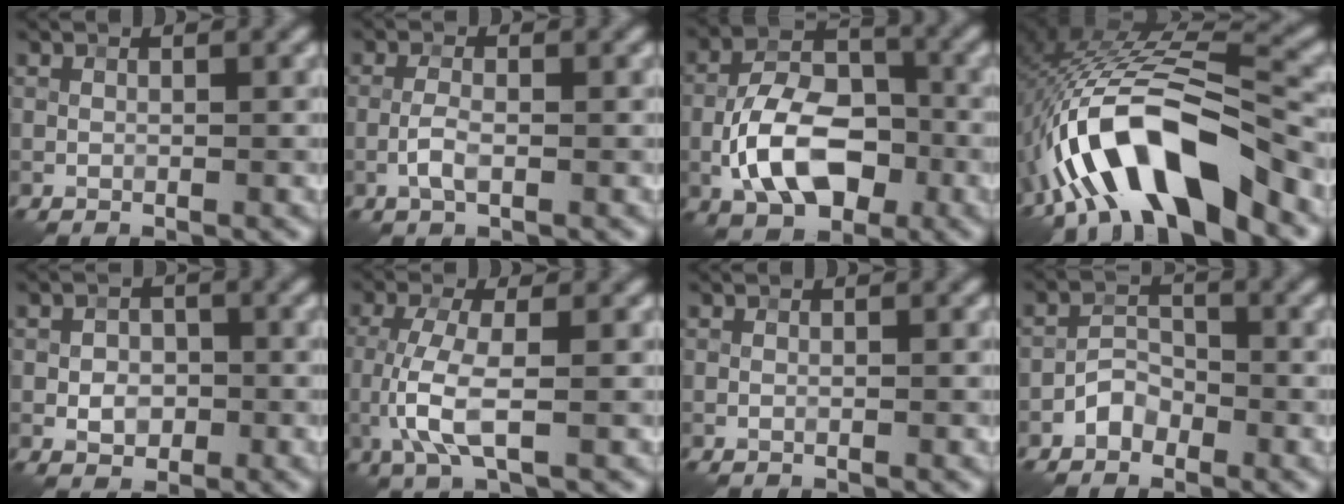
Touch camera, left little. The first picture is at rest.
{"total": 2.0, "force": [-0.7, 0.6, 1.7], "torque": [-0.037, 0.002, -0.018]}
{"total": 8.9, "force": [-2.8, 5.2, 6.7], "torque": [-0.126, 0.011, -0.056]}
{"total": 12.5, "force": [-6.2, 4.3, 10.0], "torque": [-0.183, 0.015, -0.112]}
{"total": 2.5, "force": [-0.5, 2.0, 1.4], "torque": [-0.017, 0.000, -0.012]}
{"total": 4.7, "force": [-0.7, 1.4, 4.5], "torque": [-0.105, -0.006, -0.015]}
{"total": 0.0}
{"total": 2.2, "force": [-1.4, 1.4, 0.9], "torque": [-0.011, 0.011, -0.029]}